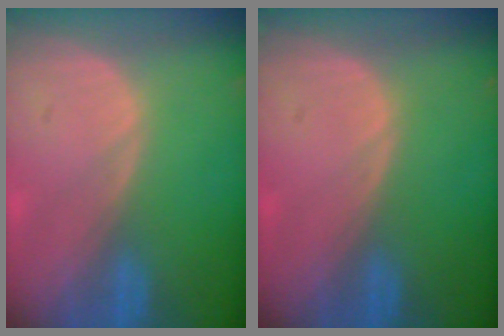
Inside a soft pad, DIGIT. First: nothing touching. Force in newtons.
{"total": 0.0}